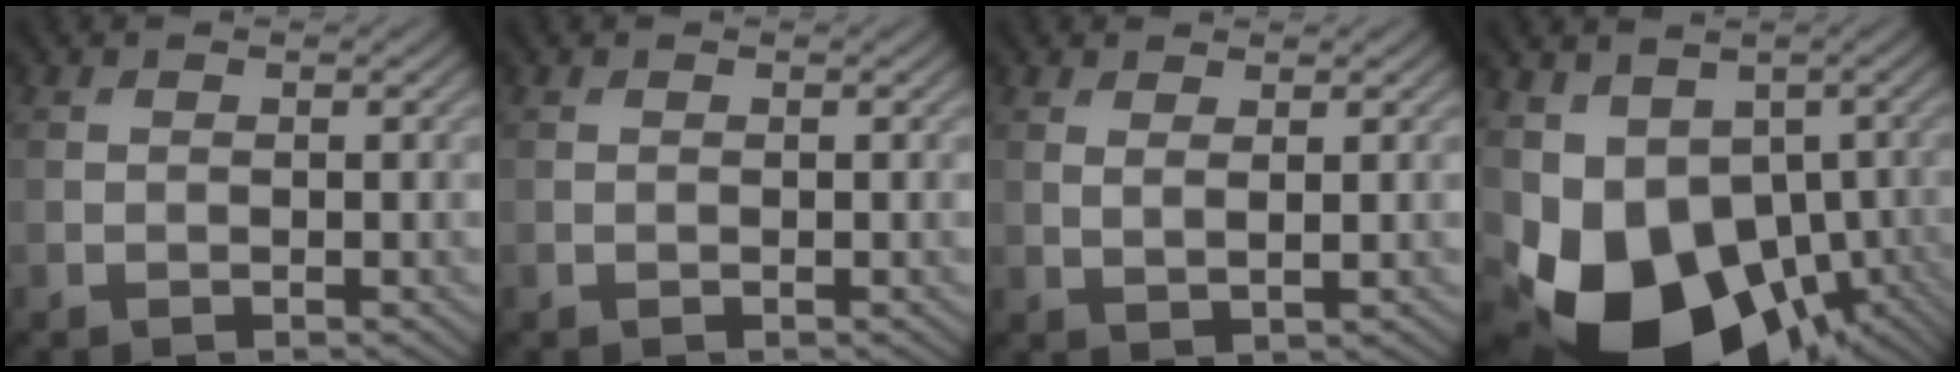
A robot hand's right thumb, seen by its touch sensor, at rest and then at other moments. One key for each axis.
{"total": 0.0}
{"total": 1.6, "fx": 1.1, "fy": 0.3, "fz": 1.2, "tx": -0.030, "ty": -0.003, "tz": 0.020}
{"total": 15.0, "fx": -3.4, "fy": 11.1, "fz": 9.6, "tx": -0.184, "ty": -0.041, "tz": -0.037}